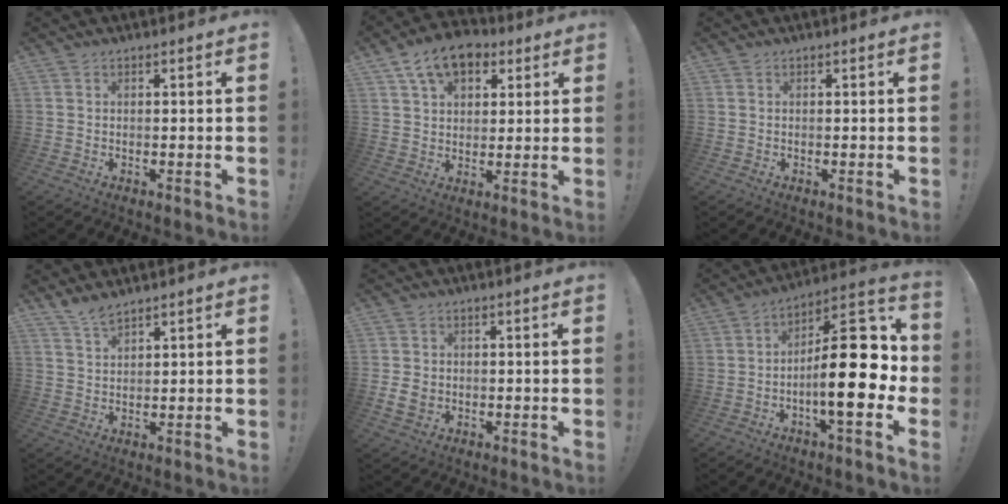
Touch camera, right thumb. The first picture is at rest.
{"total": 12.0, "force": [6.1, 7.9, 6.7], "torque": [-0.102, -0.020, 0.117]}
{"total": 0.0}
{"total": 4.2, "force": [3.7, 0.9, 1.7], "torque": [-0.023, -0.028, 0.066]}
{"total": 4.1, "force": [-0.4, 3.2, 2.4], "torque": [-0.030, 0.000, -0.007]}
{"total": 22.6, "force": [-2.2, 7.6, 21.2], "torque": [-0.326, 0.012, -0.032]}